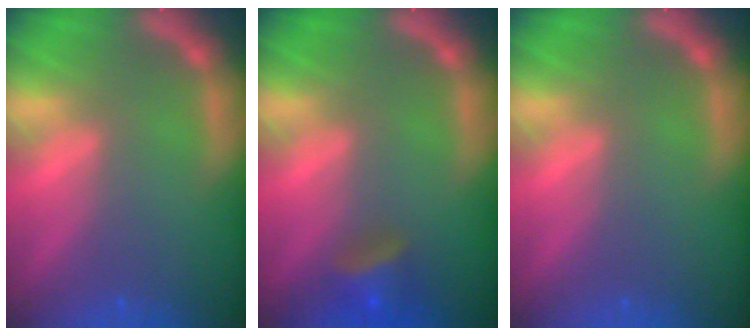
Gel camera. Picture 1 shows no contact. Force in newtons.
{"total": 3.4}
{"total": 0.0}